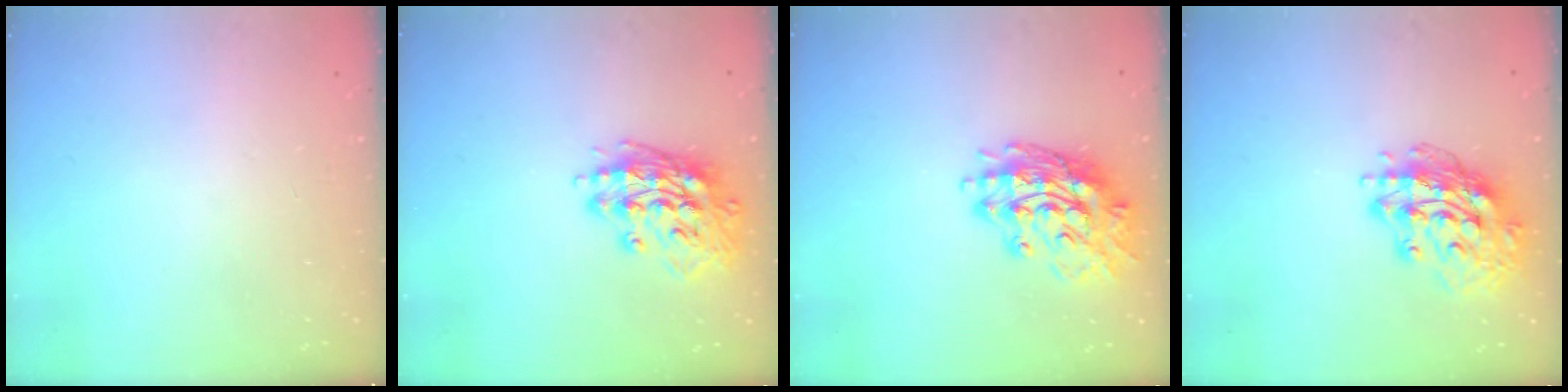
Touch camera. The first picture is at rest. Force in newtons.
{"total": 15.7, "press": 15.5, "slide": 2.5}
{"total": 16.9, "press": 16.8, "slide": 1.2}
{"total": 15.9, "press": 15.9, "slide": 1.5}